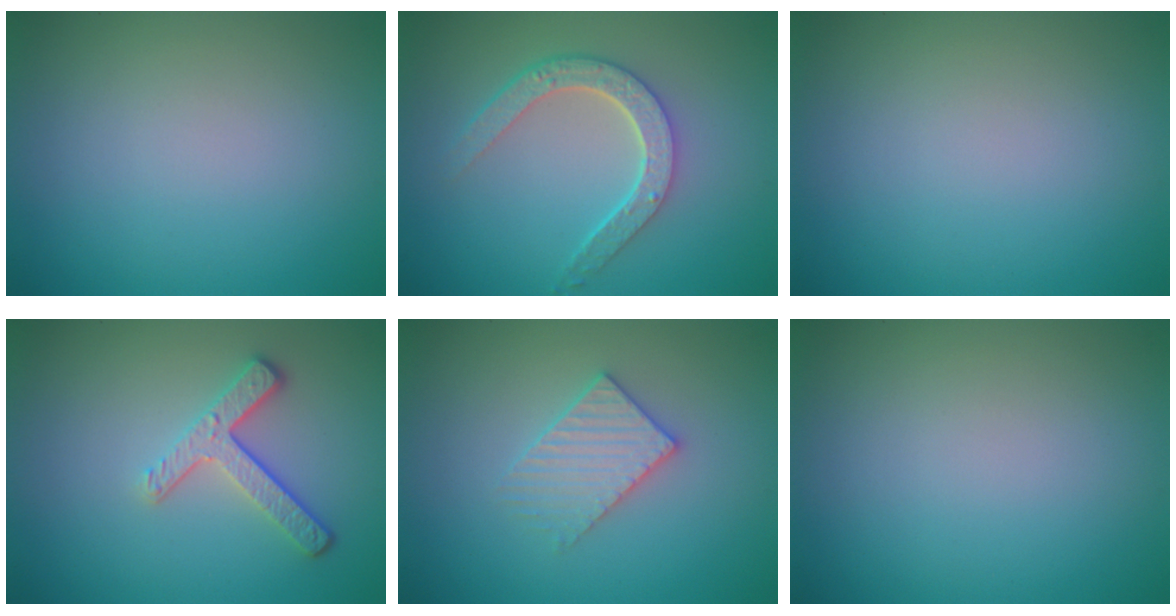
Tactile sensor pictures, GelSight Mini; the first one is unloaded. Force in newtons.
{"total": 4.2, "press": 3.3, "slide": 2.6}
{"total": 0.0}
{"total": 3.4, "press": 2.7, "slide": 2.1}
{"total": 3.0, "press": 3.0, "slide": 0.5}
{"total": 0.0}